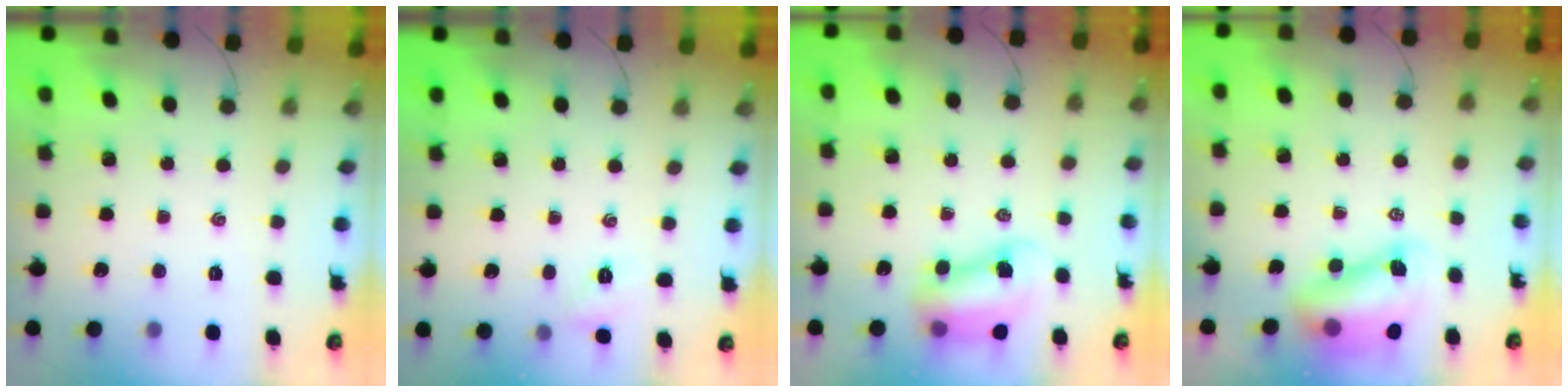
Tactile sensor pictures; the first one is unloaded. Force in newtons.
{"total": 2.2, "press": 2.2, "slide": 0.5}
{"total": 8.1, "press": 7.9, "slide": 1.3}
{"total": 8.1, "press": 7.9, "slide": 1.9}